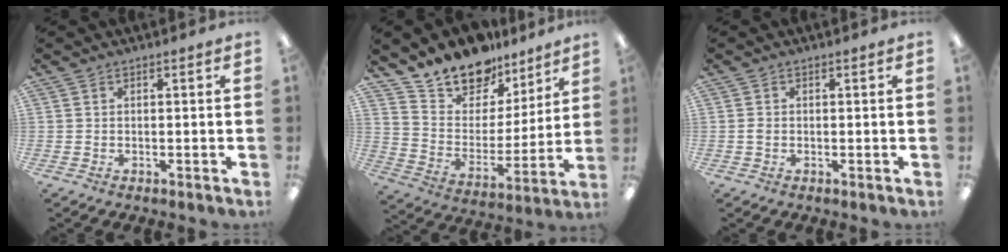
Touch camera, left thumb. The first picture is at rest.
{"total": 14.8, "force": [13.3, 6.4, 1.5], "torque": [-0.054, -0.118, 0.247]}
{"total": 0.9, "force": [-0.1, 0.7, 0.6], "torque": [-0.012, 0.004, -0.004]}